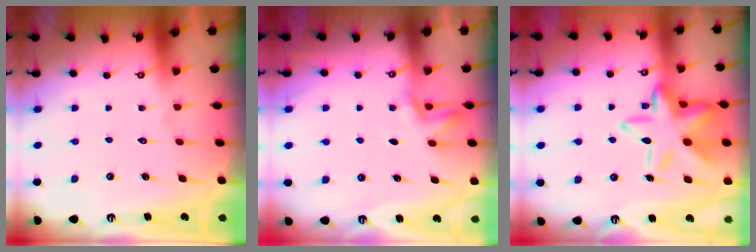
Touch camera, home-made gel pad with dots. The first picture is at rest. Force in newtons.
{"total": 2.0, "press": 1.6, "slide": 1.1}
{"total": 18.0, "press": 18.0, "slide": 1.1}